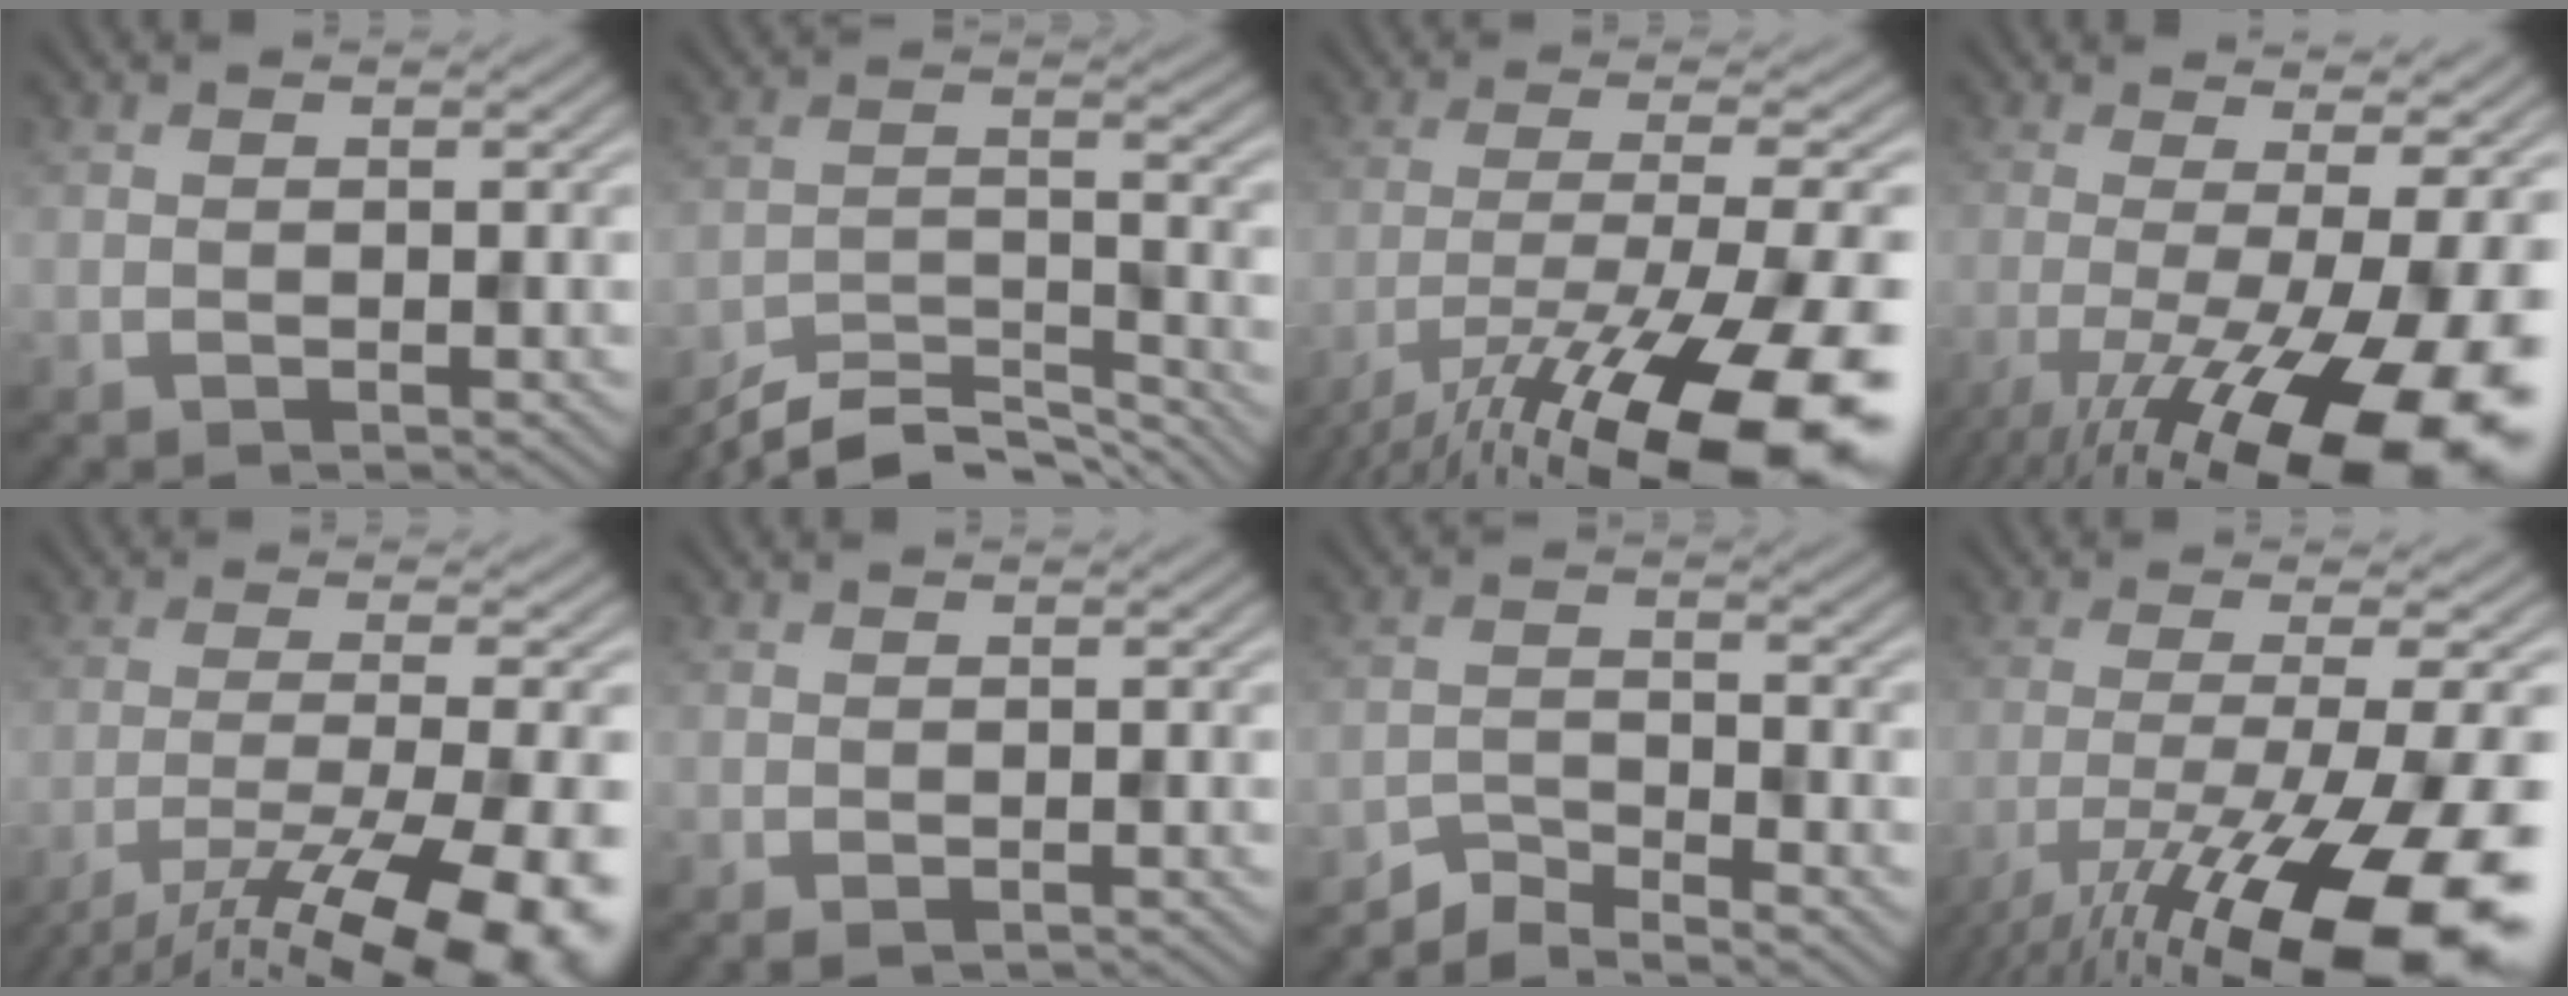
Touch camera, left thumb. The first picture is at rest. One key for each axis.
{"total": 8.0, "fx": -7.2, "fy": 1.6, "fz": 3.0, "tx": -0.058, "ty": -0.004, "tz": -0.128}
{"total": 18.3, "fx": -12.0, "fy": 4.2, "fz": 13.1, "tx": -0.217, "ty": -0.034, "tz": -0.189}
{"total": 18.2, "fx": -7.2, "fy": 4.8, "fz": 16.0, "tx": -0.228, "ty": -0.020, "tz": -0.106}
{"total": 15.8, "fx": -10.6, "fy": 3.3, "fz": 11.1, "tx": -0.173, "ty": -0.034, "tz": -0.152}
{"total": 0.6, "fx": 0.0, "fy": 0.4, "fz": 0.4, "tx": -0.008, "ty": -0.002, "tz": 0.002}
{"total": 3.8, "fx": -3.6, "fy": 0.4, "fz": 1.2, "tx": -0.019, "ty": 0.001, "tz": -0.077}
{"total": 18.3, "fx": -10.5, "fy": 3.9, "fz": 14.5, "tx": -0.220, "ty": -0.020, "tz": -0.173}